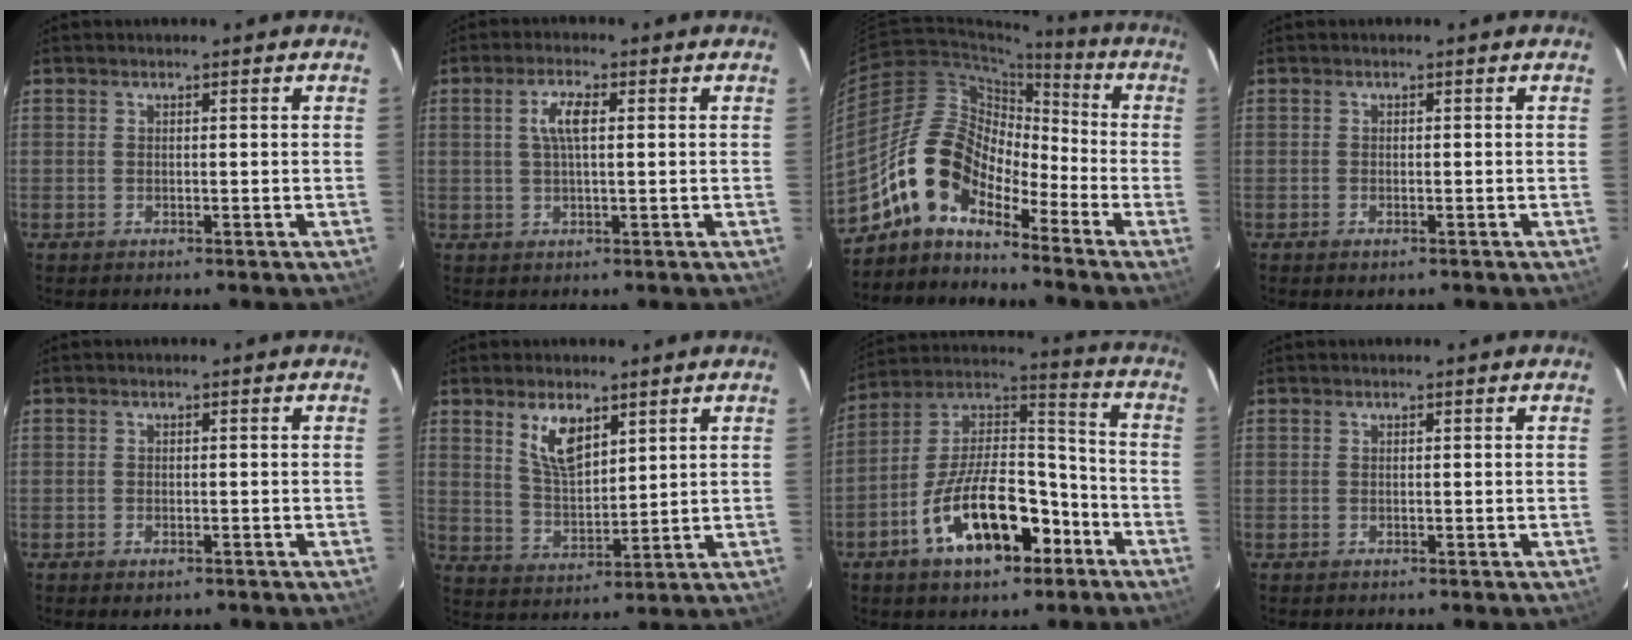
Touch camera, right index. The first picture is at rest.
{"total": 4.3, "force": [0.9, 1.3, 4.0], "torque": [-0.077, 0.007, 0.018]}
{"total": 11.8, "force": [-8.5, 5.8, 5.7], "torque": [-0.101, 0.026, -0.172]}
{"total": 1.2, "force": [-0.8, 0.7, 0.7], "torque": [-0.011, -0.003, -0.013]}
{"total": 1.9, "force": [-1.2, 1.1, 1.1], "torque": [-0.021, -0.004, -0.019]}
{"total": 7.9, "force": [4.4, 3.4, 5.6], "torque": [-0.099, 0.000, 0.093]}
{"total": 19.1, "force": [-9.2, 9.0, 14.1], "torque": [-0.256, 0.016, -0.146]}
{"total": 0.0}